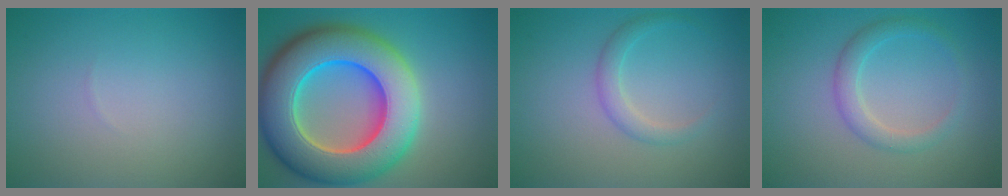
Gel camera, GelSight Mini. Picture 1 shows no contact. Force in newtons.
{"total": 13.9, "press": 13.8, "slide": 0.8}
{"total": 1.8, "press": 1.8, "slide": 0.2}
{"total": 2.3, "press": 2.3, "slide": 0.0}